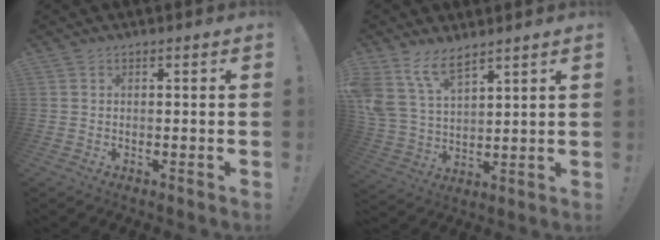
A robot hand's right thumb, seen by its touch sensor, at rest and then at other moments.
{"total": 11.5, "force": [8.3, 5.4, 5.8], "torque": [-0.127, -0.046, 0.161]}